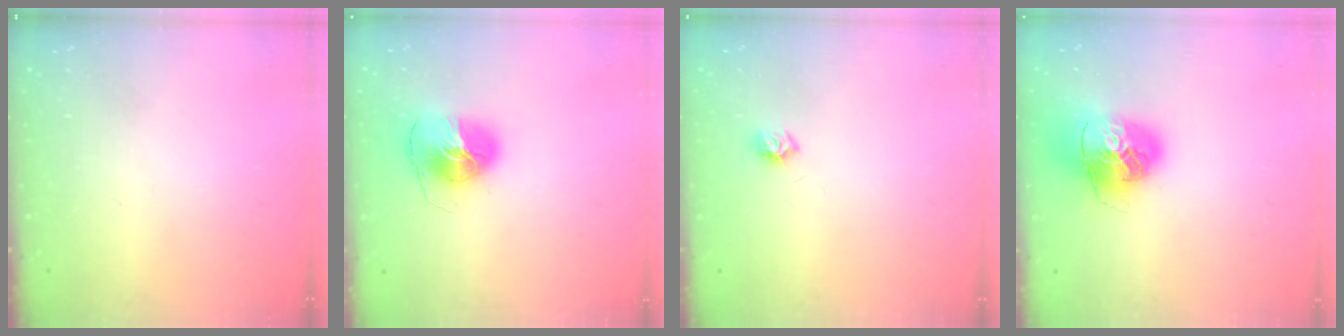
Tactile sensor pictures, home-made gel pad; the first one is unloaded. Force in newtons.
{"total": 8.2, "press": 8.1, "slide": 1.3}
{"total": 4.6, "press": 4.6, "slide": 0.5}
{"total": 16.4, "press": 16.2, "slide": 2.5}